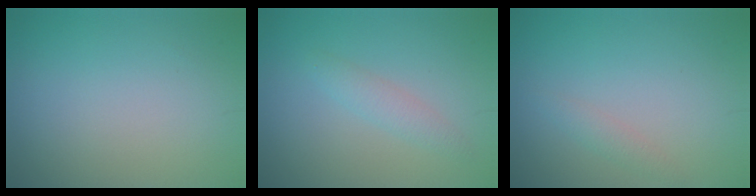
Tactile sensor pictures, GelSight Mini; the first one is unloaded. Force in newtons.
{"total": 1.7, "press": 1.7, "slide": 0.1}
{"total": 1.1, "press": 1.1, "slide": 0.0}